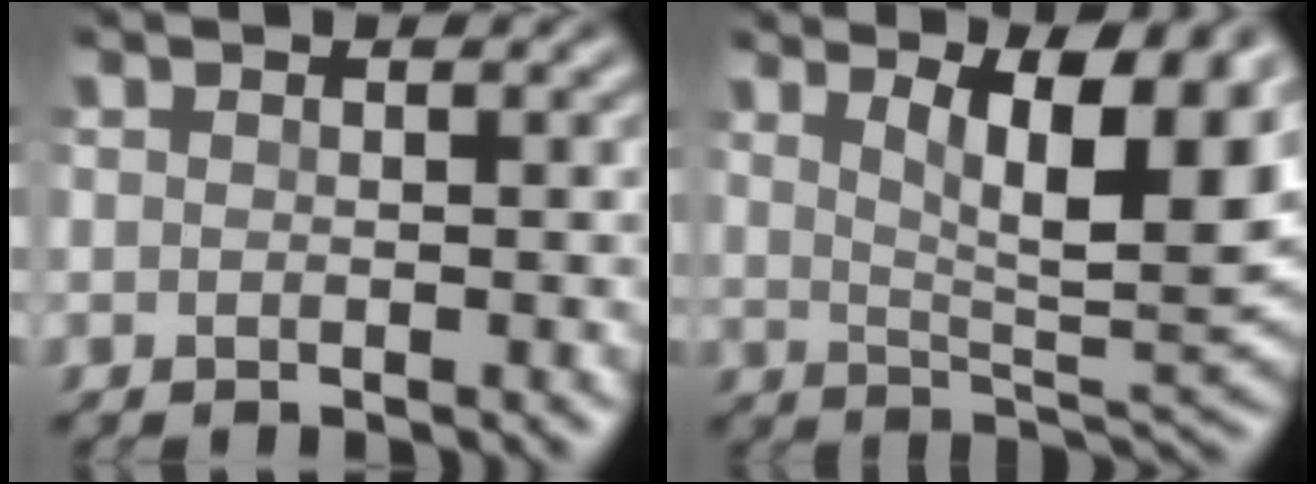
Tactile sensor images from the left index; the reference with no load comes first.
{"total": 9.3, "force": [4.4, 2.6, 7.8], "torque": [-0.112, -0.004, 0.074]}